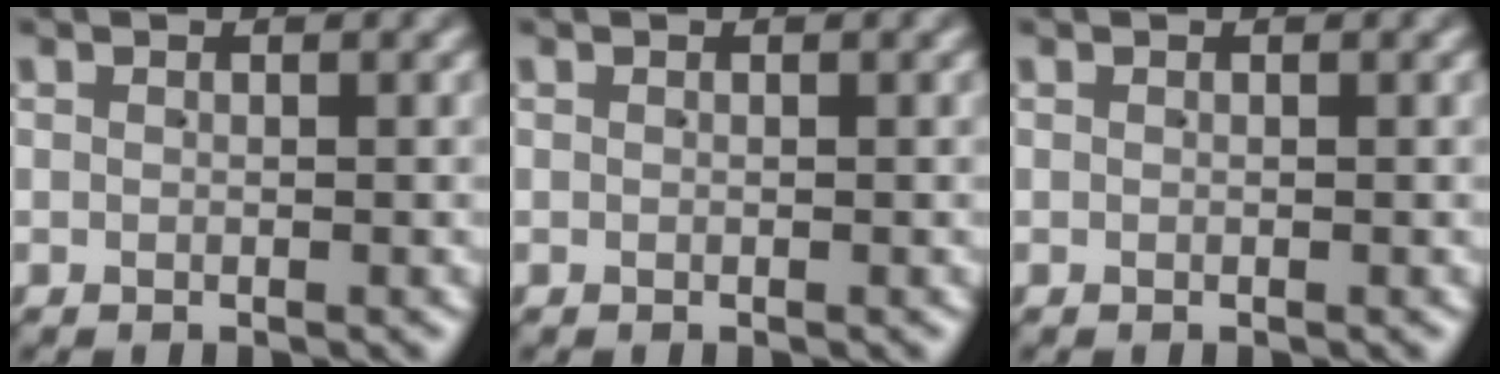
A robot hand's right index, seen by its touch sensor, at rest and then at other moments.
{"total": 0.0}
{"total": 0.0}